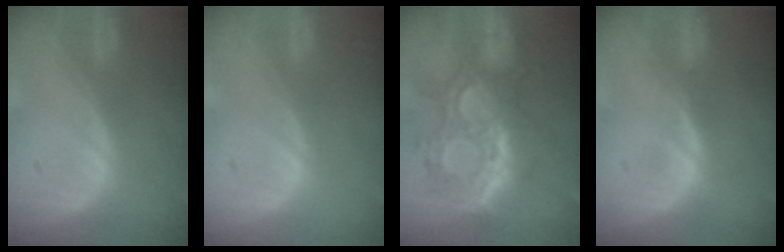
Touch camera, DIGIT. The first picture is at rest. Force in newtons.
{"total": 0.0}
{"total": 11.3, "press": 10.4, "slide": 4.5}
{"total": 1.0, "press": 1.0, "slide": 0.1}